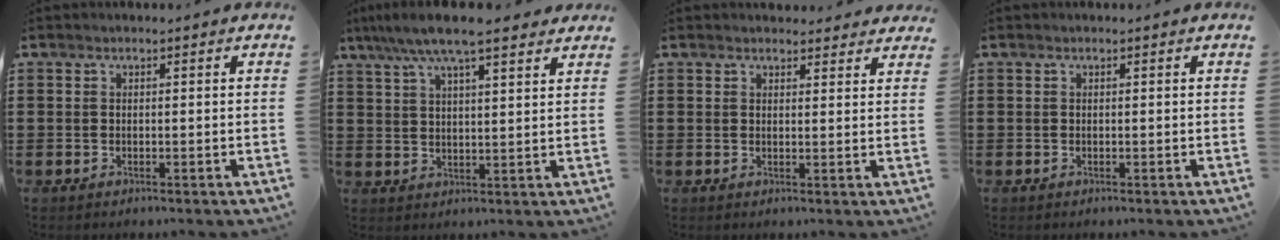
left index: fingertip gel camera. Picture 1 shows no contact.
{"total": 7.8, "force": [6.1, 1.1, 4.7], "torque": [-0.105, -0.010, 0.108]}
{"total": 2.2, "force": [2.1, 0.6, 0.1], "torque": [0.000, -0.004, 0.039]}
{"total": 0.0}